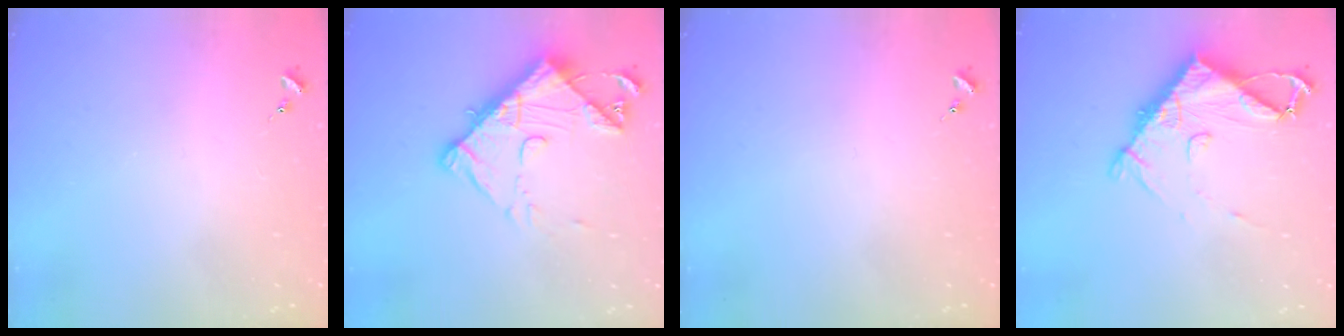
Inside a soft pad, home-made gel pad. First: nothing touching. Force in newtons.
{"total": 13.6, "press": 13.5, "slide": 1.3}
{"total": 0.0}
{"total": 10.9, "press": 10.8, "slide": 1.4}